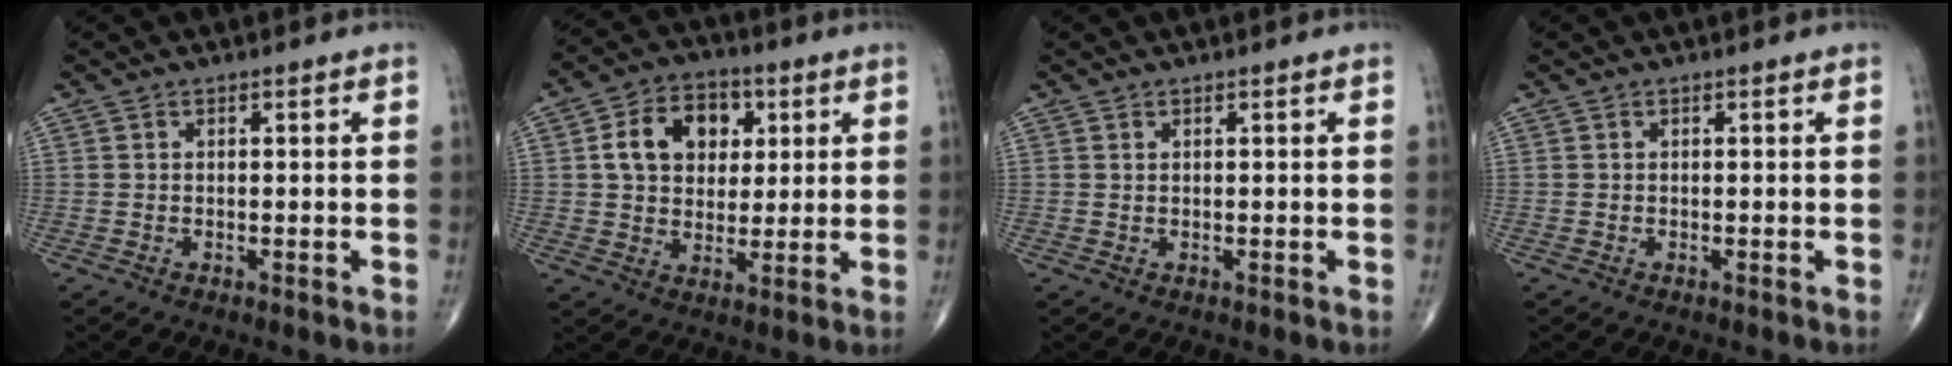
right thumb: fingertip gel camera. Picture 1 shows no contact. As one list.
[{"total": 12.0, "force": [3.1, 8.8, 7.5], "torque": [-0.091, 0.002, 0.049]}, {"total": 0.0}, {"total": 0.0}]